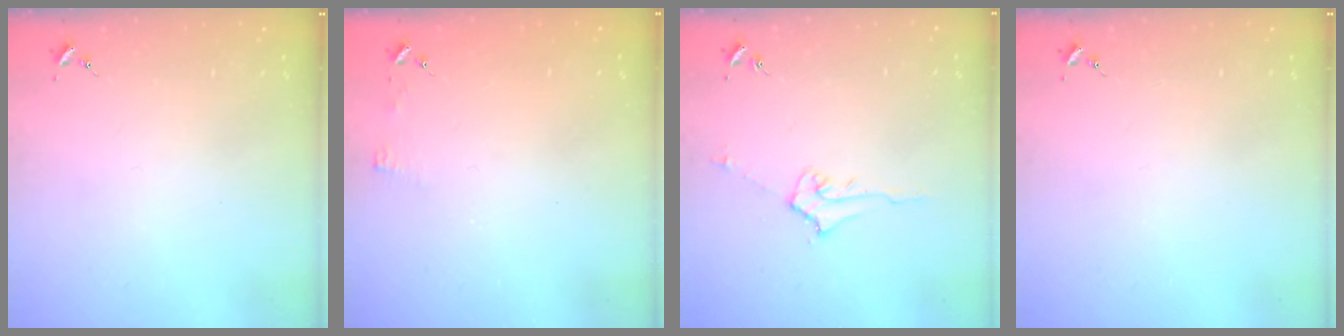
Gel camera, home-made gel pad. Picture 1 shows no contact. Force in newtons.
{"total": 3.4, "press": 3.3, "slide": 0.3}
{"total": 5.2, "press": 5.1, "slide": 0.9}
{"total": 0.0}